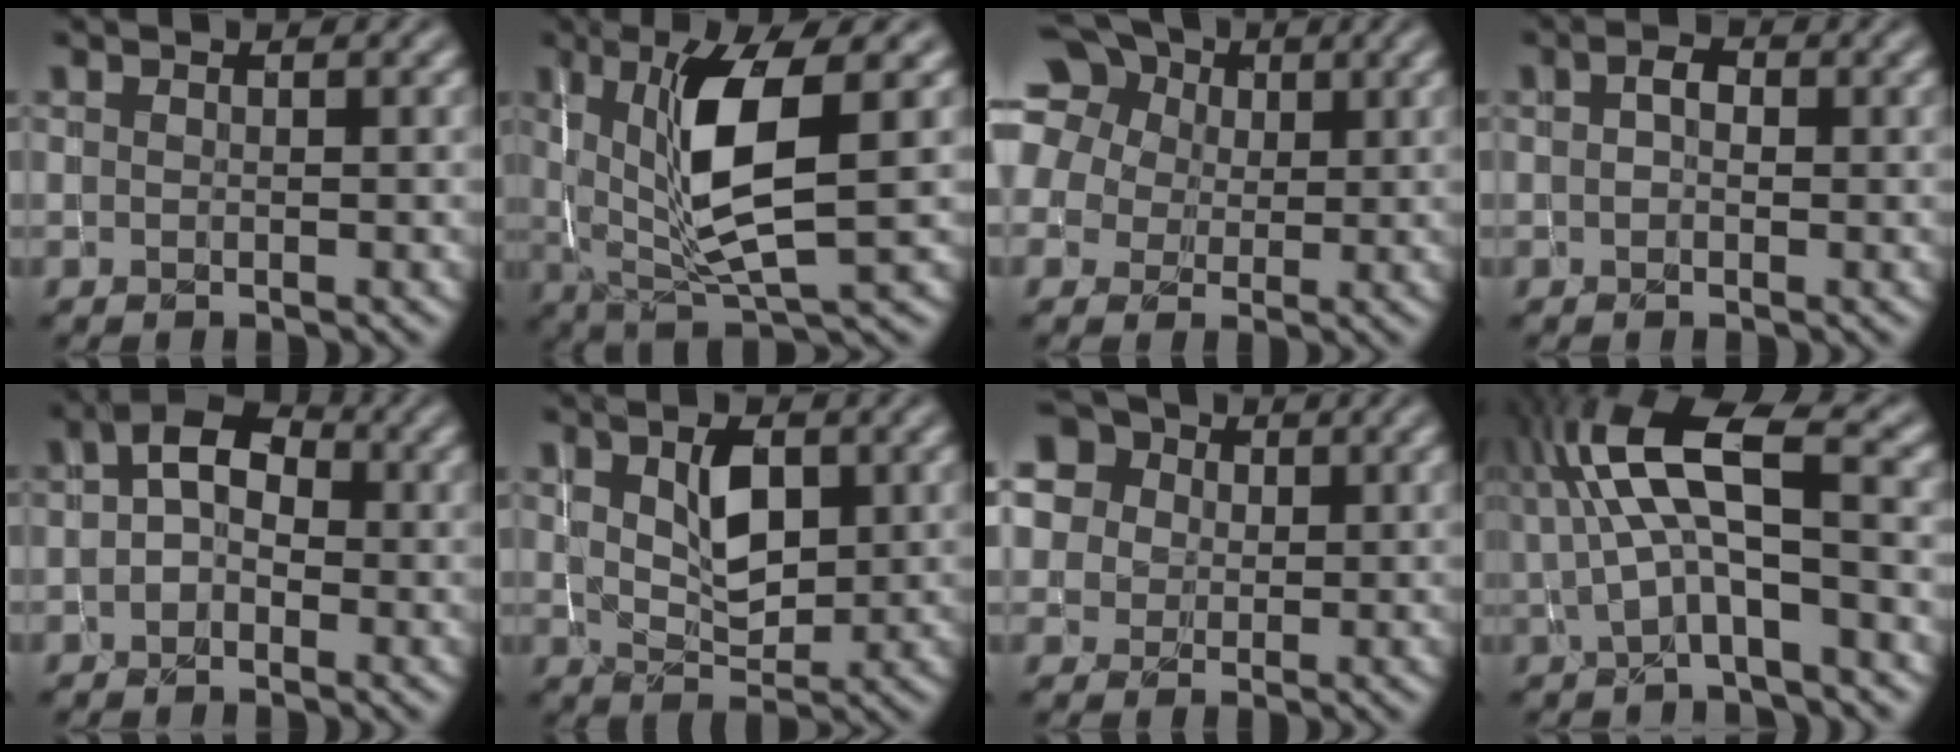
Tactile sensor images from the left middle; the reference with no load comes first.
{"total": 7.9, "force": [1.2, 2.1, 7.5], "torque": [-0.140, -0.010, 0.027]}
{"total": 13.8, "force": [6.6, 10.6, 6.0], "torque": [-0.161, 0.042, 0.099]}
{"total": 1.9, "force": [0.2, 1.3, 1.4], "torque": [-0.017, 0.001, 0.001]}
{"total": 4.0, "force": [0.2, 2.7, 2.8], "torque": [-0.044, 0.009, -0.009]}
{"total": 3.7, "force": [1.1, 2.0, 2.9], "torque": [-0.057, -0.002, 0.023]}
{"total": 10.6, "force": [5.0, 8.2, 4.4], "torque": [-0.112, 0.030, 0.073]}
{"total": 7.7, "force": [1.4, 2.3, 7.3], "torque": [-0.152, 0.011, 0.021]}